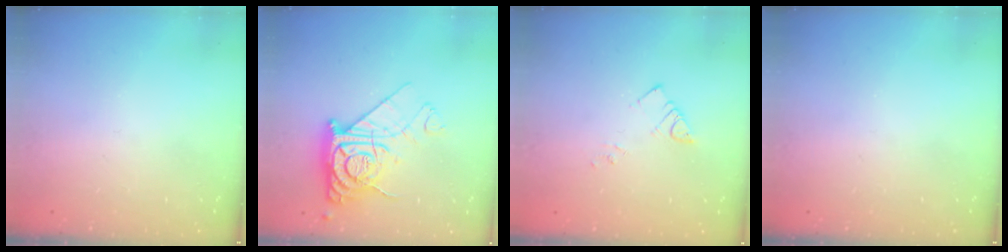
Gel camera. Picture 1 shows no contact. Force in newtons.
{"total": 13.8, "press": 13.7, "slide": 1.3}
{"total": 3.2, "press": 3.2, "slide": 0.4}
{"total": 0.0}